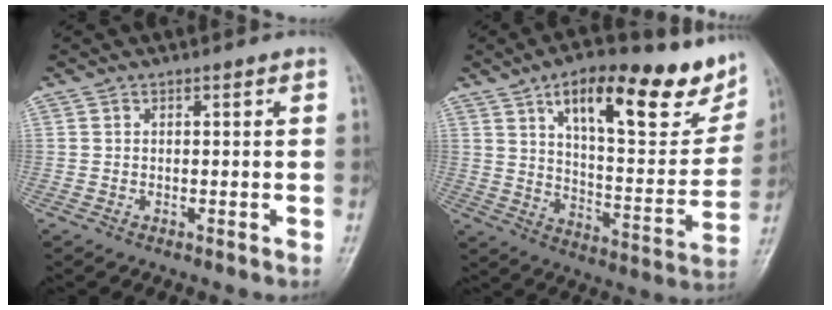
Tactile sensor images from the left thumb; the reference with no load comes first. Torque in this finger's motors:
{"motor_torque": [1.11, 0.79, 1.61, -1.16, 0.12]}